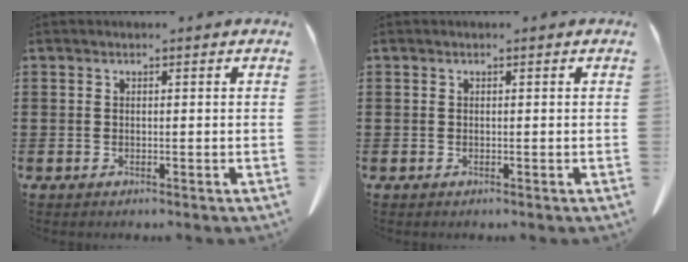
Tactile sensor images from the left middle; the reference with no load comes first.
{"total": 0.0}